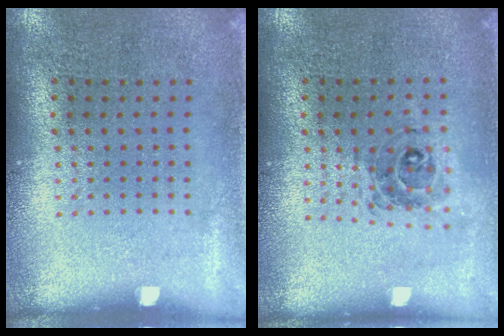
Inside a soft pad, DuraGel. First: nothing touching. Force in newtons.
{"total": 0.7, "press": 0.7, "slide": 0.2}